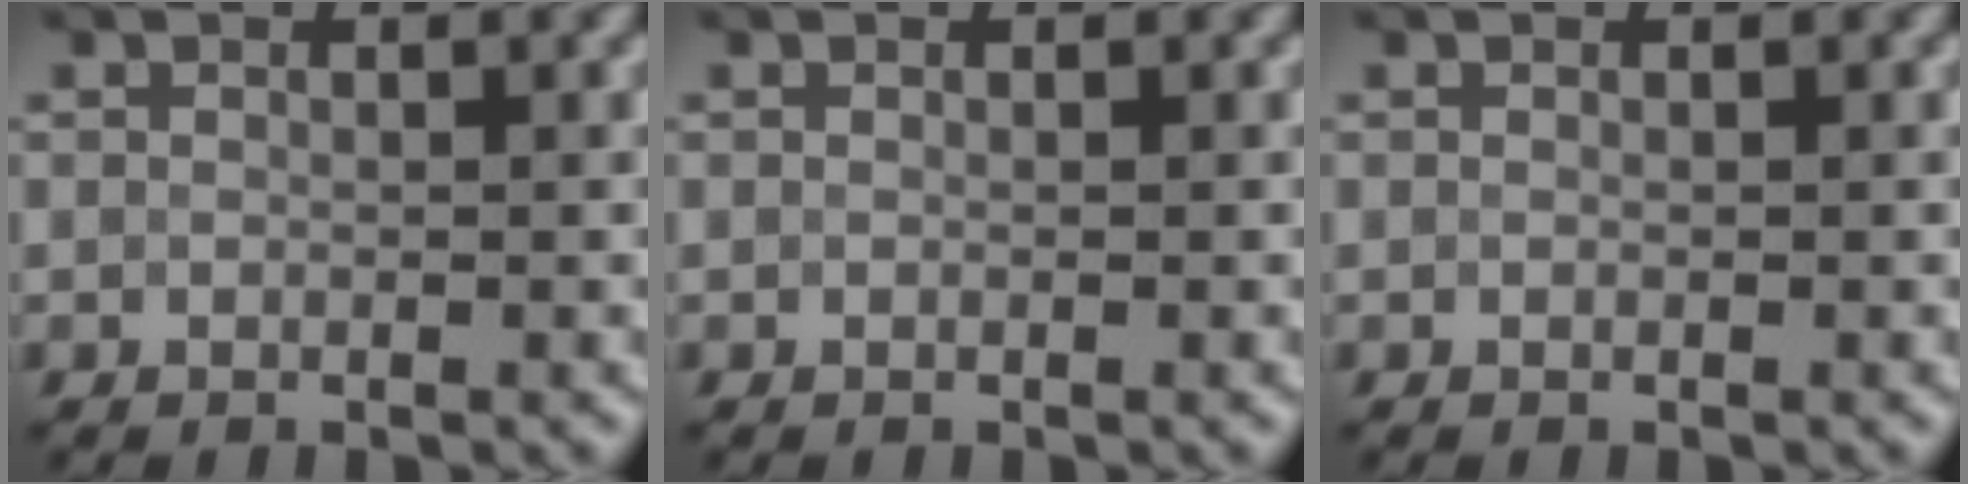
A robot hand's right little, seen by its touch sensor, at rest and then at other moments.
{"total": 0.0}
{"total": 0.0}